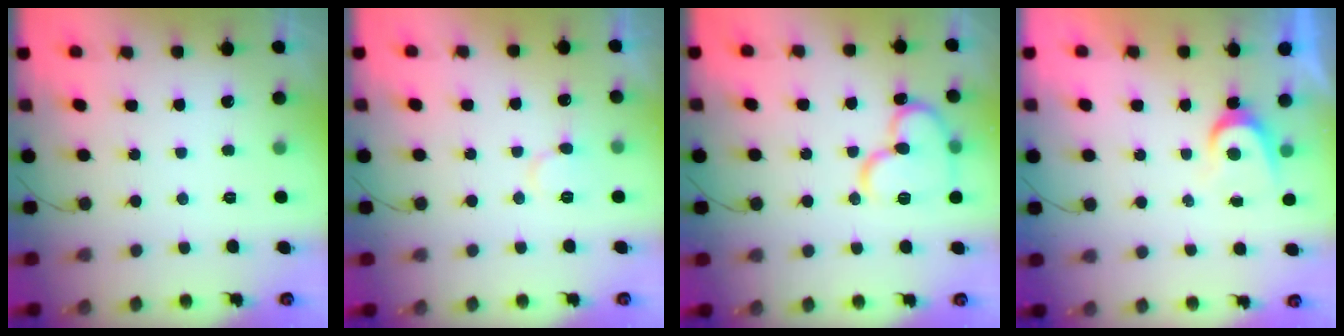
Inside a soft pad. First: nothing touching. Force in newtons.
{"total": 7.0, "press": 6.9, "slide": 1.0}
{"total": 14.5, "press": 14.3, "slide": 2.1}
{"total": 4.3, "press": 4.3, "slide": 0.5}